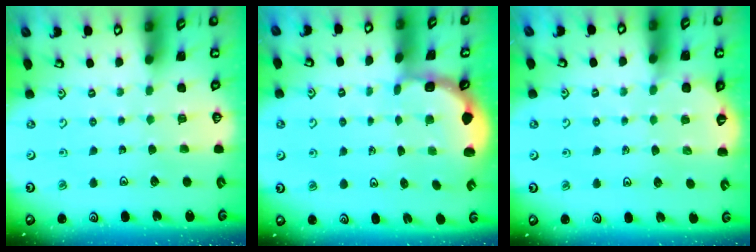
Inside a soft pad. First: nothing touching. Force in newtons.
{"total": 1.7, "press": 1.4, "slide": 0.9}
{"total": 3.9, "press": 3.9, "slide": 0.6}